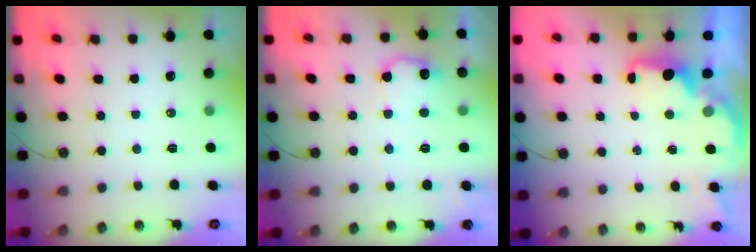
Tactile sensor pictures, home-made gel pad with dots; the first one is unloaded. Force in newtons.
{"total": 10.5, "press": 10.5, "slide": 0.7}
{"total": 2.1, "press": 2.0, "slide": 0.8}